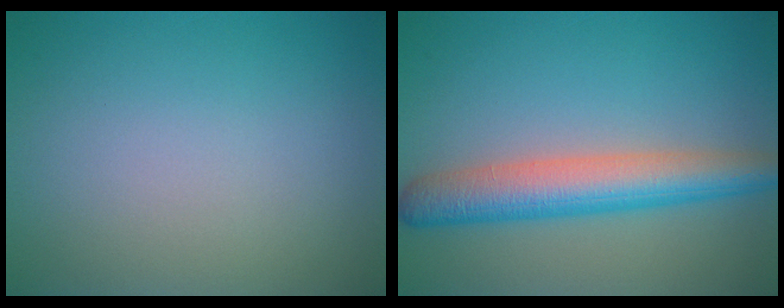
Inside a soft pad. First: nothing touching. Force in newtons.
{"total": 5.9, "press": 5.9, "slide": 0.1}